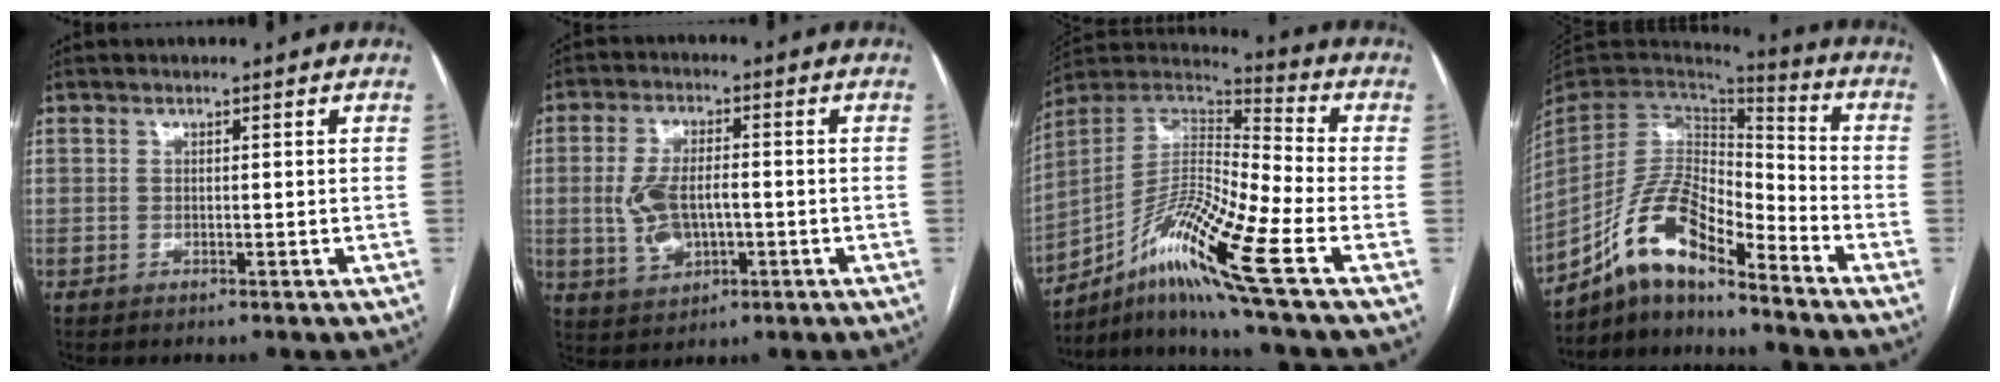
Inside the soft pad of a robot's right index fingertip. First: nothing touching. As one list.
[{"total": 7.5, "force": [-0.9, 3.9, 6.3], "torque": [-0.133, 0.008, -0.007]}, {"total": 18.6, "force": [-8.4, 0.7, 16.6], "torque": [-0.327, 0.001, -0.150]}, {"total": 13.2, "force": [-9.5, 3.7, 8.4], "torque": [-0.165, 0.028, -0.176]}]